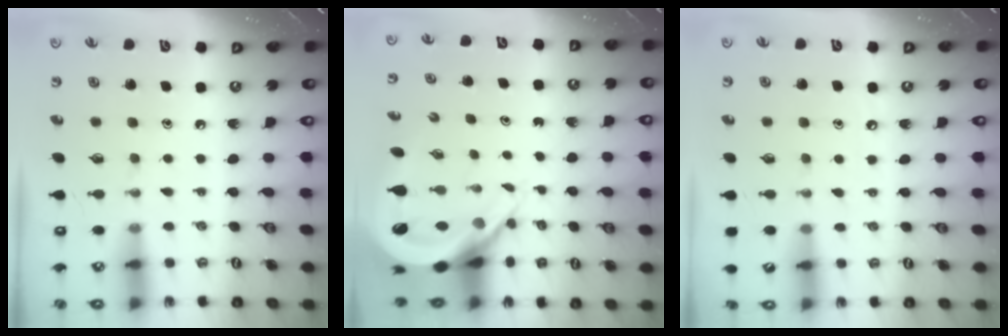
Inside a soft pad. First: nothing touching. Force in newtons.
{"total": 7.8, "press": 7.7, "slide": 1.1}
{"total": 3.7, "press": 3.7, "slide": 0.3}